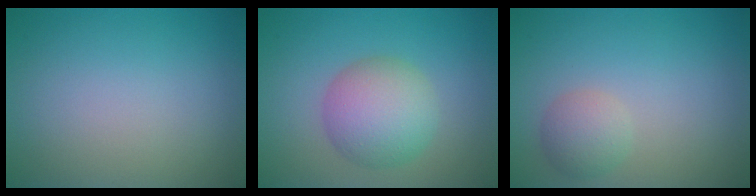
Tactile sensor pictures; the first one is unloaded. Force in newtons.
{"total": 5.4, "press": 5.4, "slide": 0.1}
{"total": 2.2, "press": 2.2, "slide": 0.1}